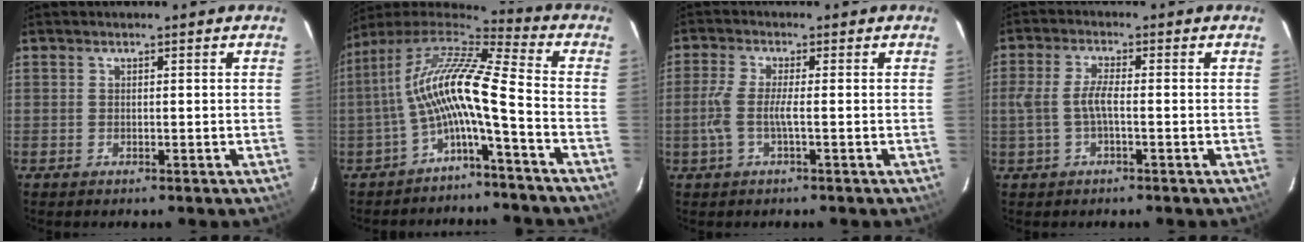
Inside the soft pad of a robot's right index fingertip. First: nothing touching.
{"total": 12.6, "force": [-2.8, 0.8, 12.3], "torque": [-0.229, 0.011, -0.059]}
{"total": 4.5, "force": [-1.1, 0.3, 4.4], "torque": [-0.103, -0.001, -0.021]}
{"total": 4.5, "force": [-0.9, 1.1, 4.3], "torque": [-0.093, 0.004, -0.014]}